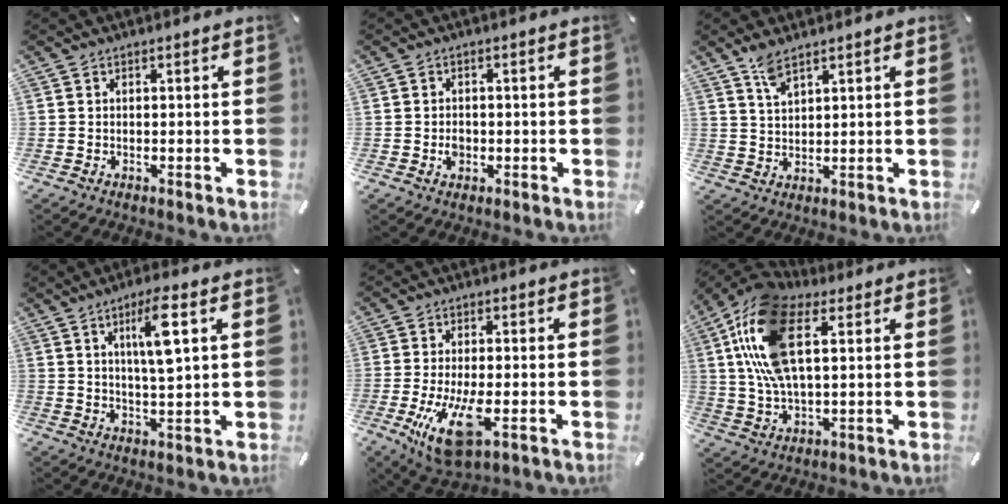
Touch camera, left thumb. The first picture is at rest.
{"total": 2.2, "force": [-0.5, 1.8, 1.3], "torque": [-0.031, 0.001, -0.012]}
{"total": 4.8, "force": [3.3, 1.6, 3.1], "torque": [-0.068, -0.003, 0.061]}
{"total": 9.0, "force": [3.3, 1.5, 8.3], "torque": [-0.150, -0.005, 0.049]}
{"total": 12.2, "force": [-3.1, 4.7, 10.9], "torque": [-0.211, -0.021, -0.050]}
{"total": 18.8, "force": [6.6, 9.8, 14.6], "torque": [-0.336, -0.002, 0.116]}